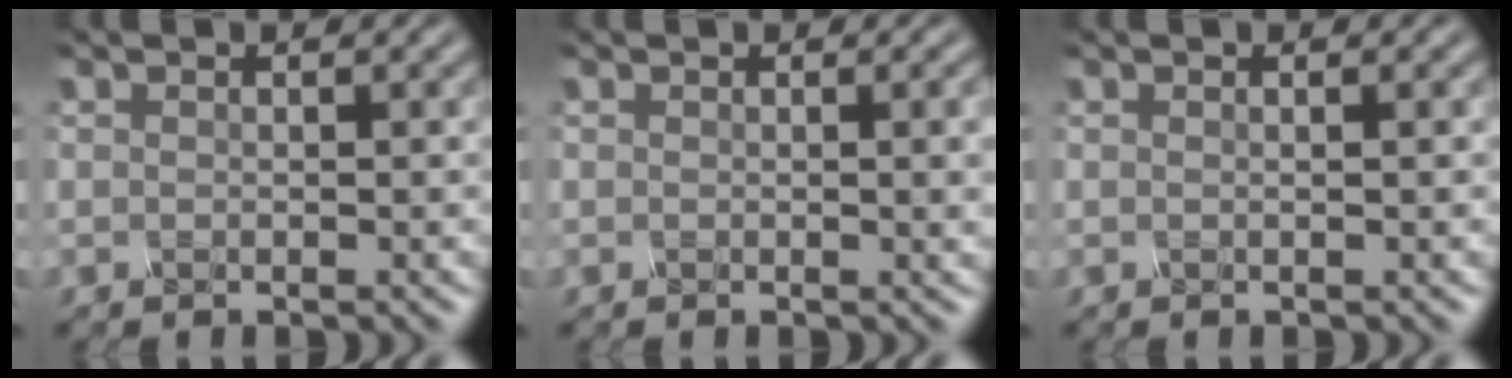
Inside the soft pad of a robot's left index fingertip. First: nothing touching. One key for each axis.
{"total": 2.4, "fx": 0.2, "fy": 0.8, "fz": 2.3, "tx": -0.019, "ty": 0.002, "tz": -0.001}
{"total": 1.0, "fx": 0.2, "fy": 0.4, "fz": 0.9, "tx": -0.007, "ty": 0.000, "tz": -0.007}